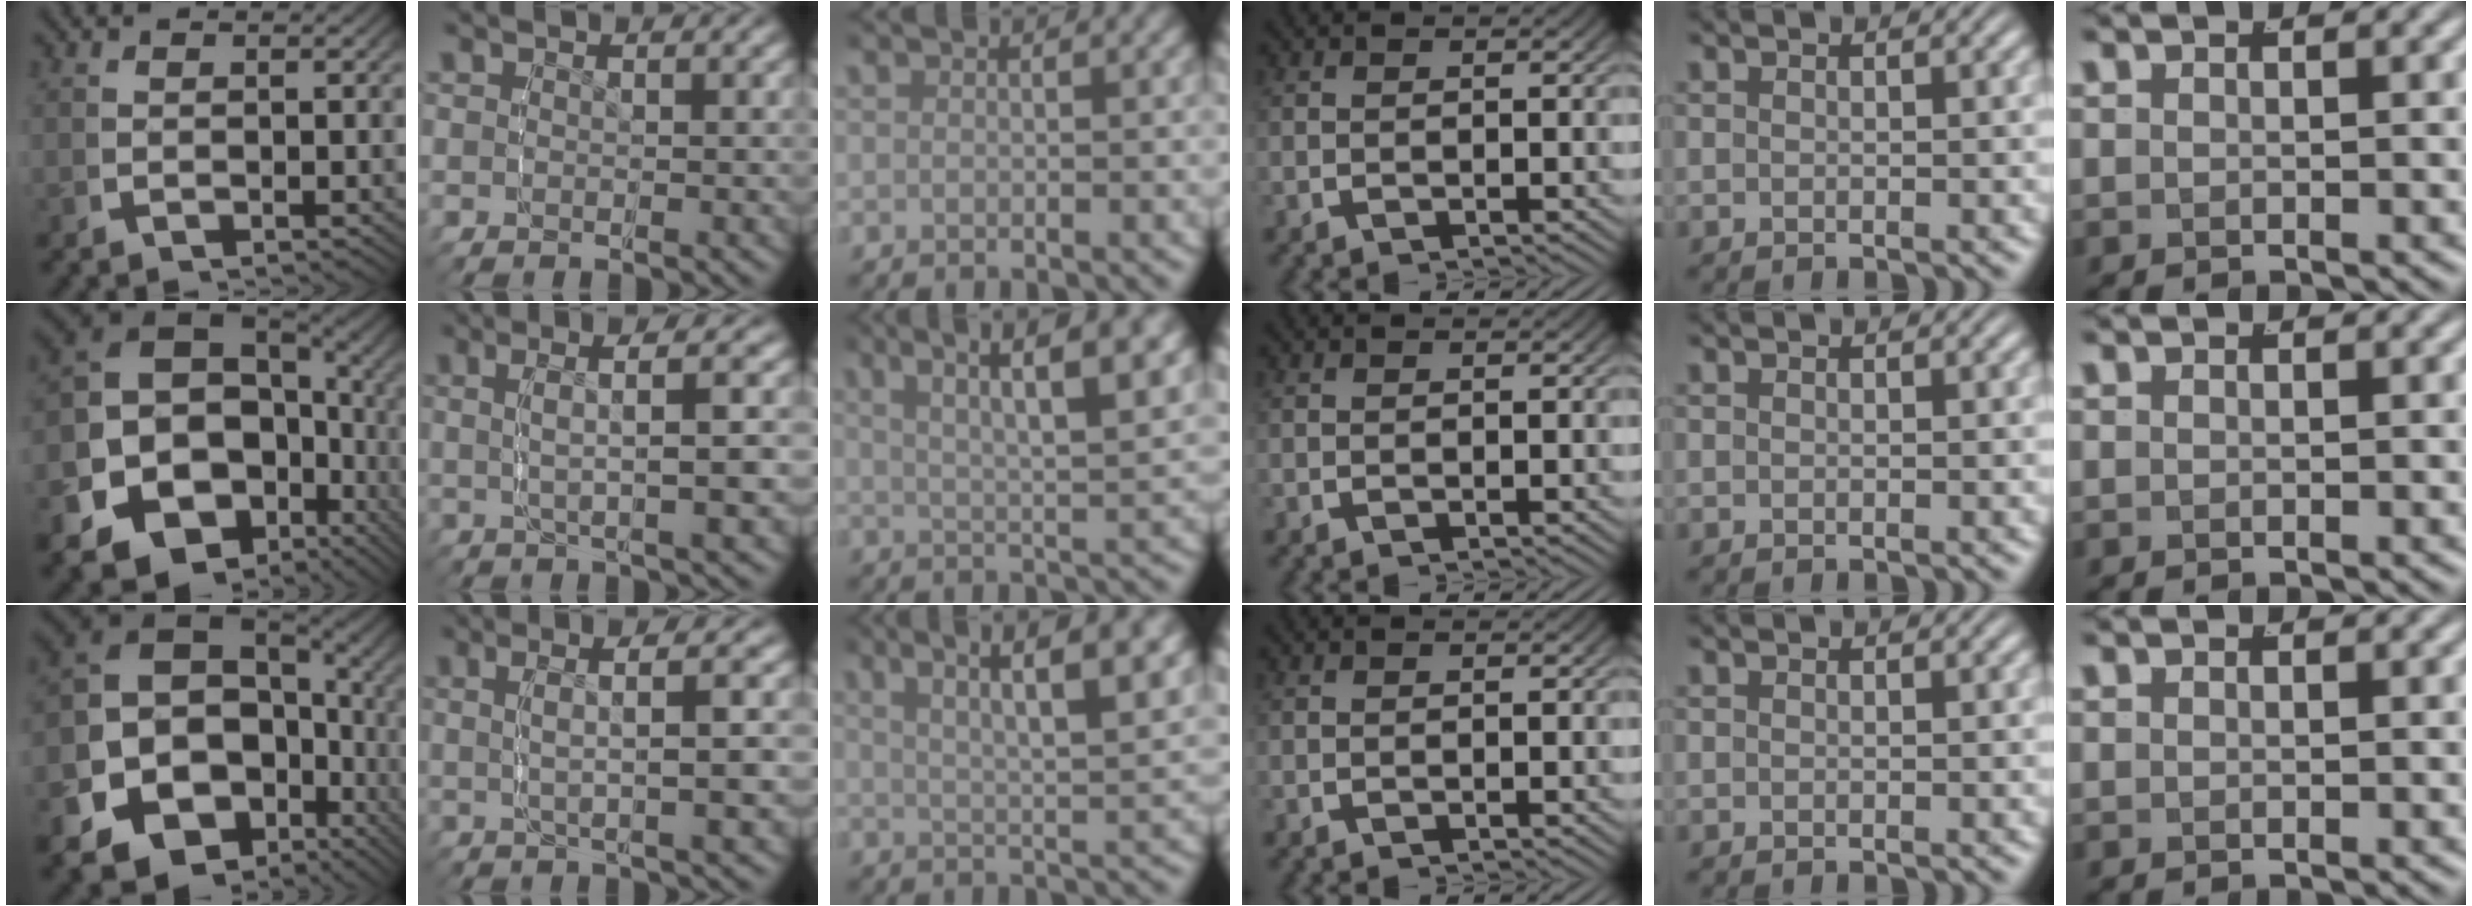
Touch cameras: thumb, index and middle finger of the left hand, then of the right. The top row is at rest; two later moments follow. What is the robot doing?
{"motion": "lift_and_place", "object": "sponge"}